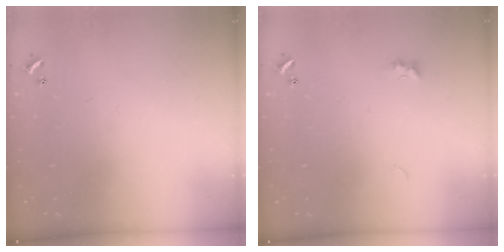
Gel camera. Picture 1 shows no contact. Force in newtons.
{"total": 1.4, "press": 1.3, "slide": 0.5}